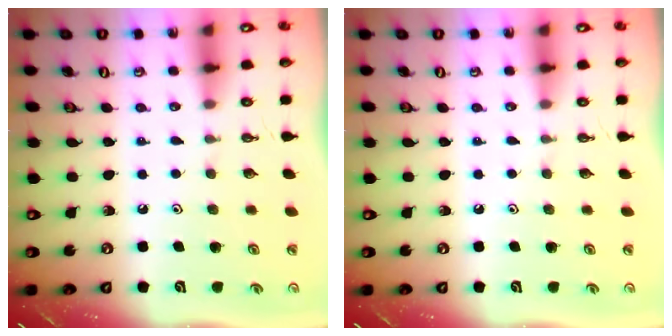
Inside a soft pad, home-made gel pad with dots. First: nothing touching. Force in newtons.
{"total": 0.0}